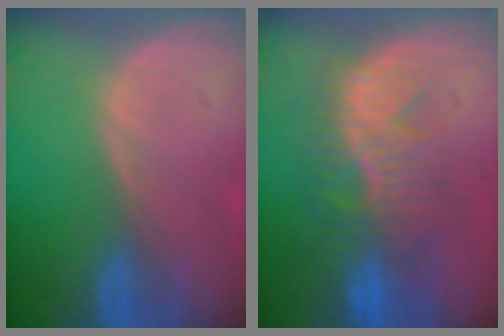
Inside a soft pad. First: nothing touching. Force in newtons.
{"total": 9.7, "press": 8.6, "slide": 4.4}